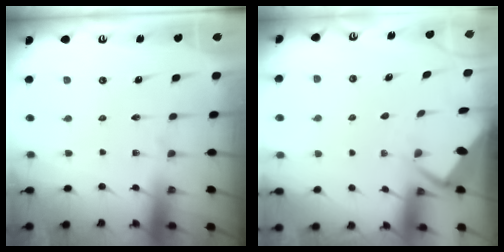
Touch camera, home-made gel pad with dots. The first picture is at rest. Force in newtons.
{"total": 2.8, "press": 2.8, "slide": 0.4}